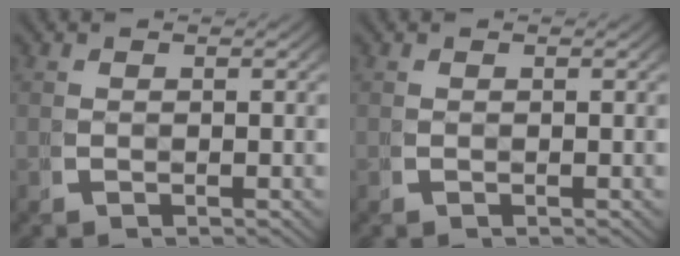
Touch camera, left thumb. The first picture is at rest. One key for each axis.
{"total": 0.0}